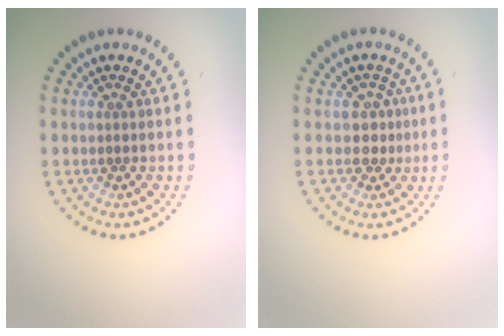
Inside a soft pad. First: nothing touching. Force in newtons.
{"total": 1.8, "press": 1.4, "slide": 1.2}